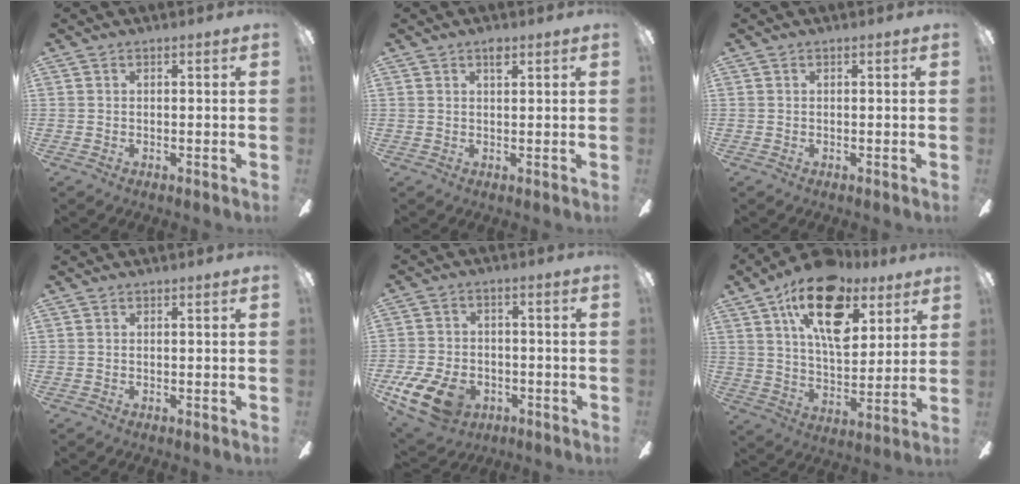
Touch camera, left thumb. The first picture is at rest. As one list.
[{"total": 2.1, "force": [1.4, 0.8, 1.3], "torque": [-0.014, -0.005, 0.022]}, {"total": 0.0}, {"total": 0.0}, {"total": 12.0, "force": [-6.2, 7.6, 6.9], "torque": [-0.153, 0.036, -0.111]}, {"total": 20.0, "force": [10.9, 10.2, 13.2], "torque": [-0.209, -0.044, 0.189]}]